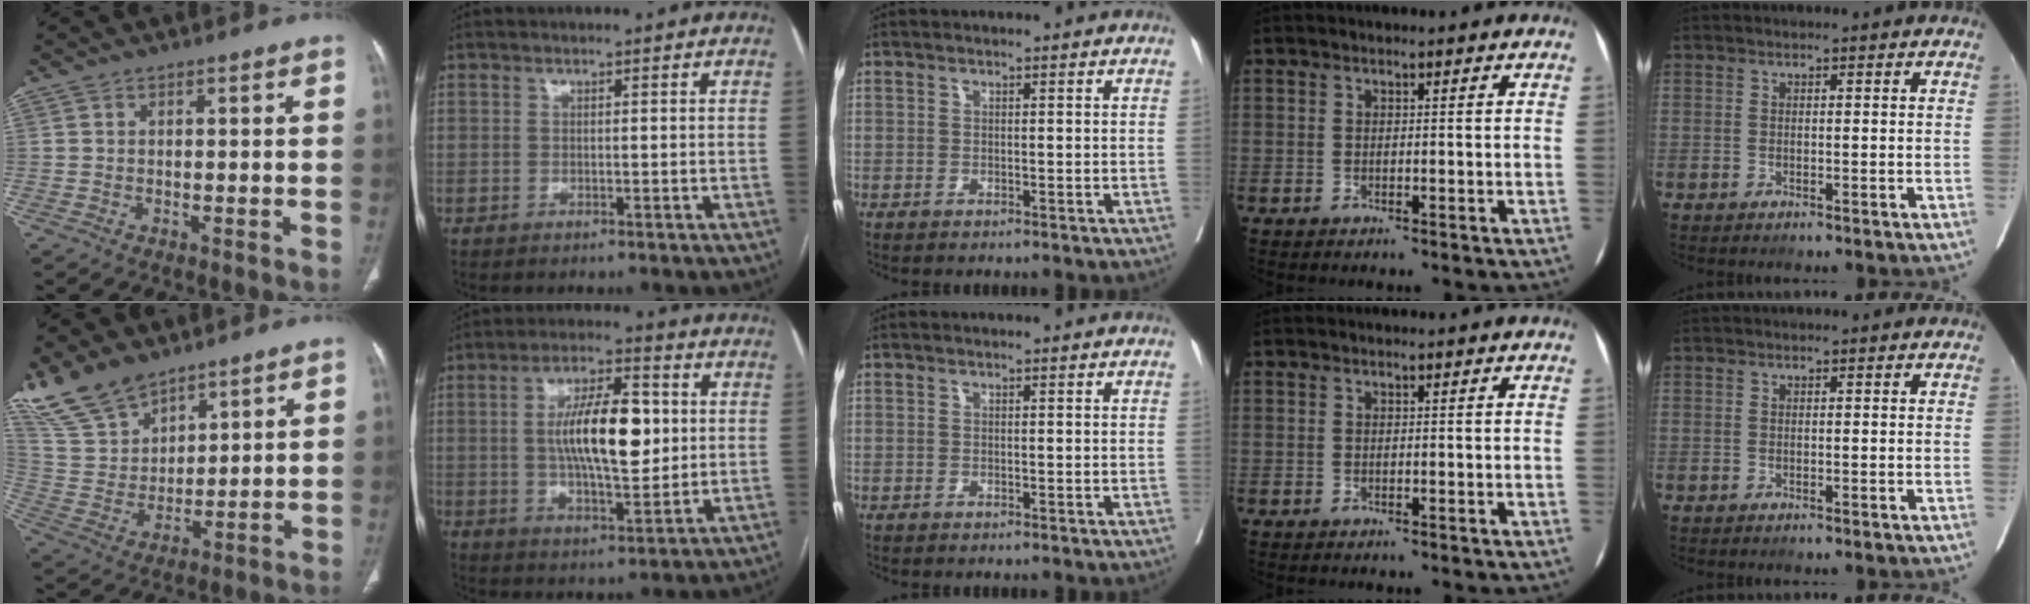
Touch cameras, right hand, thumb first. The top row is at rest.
{"thumb": {"total": 12.3, "force": [9.7, 6.2, 4.3], "torque": [-0.073, -0.040, 0.207]}, "index": {"total": 13.4, "force": [1.4, 4.4, 12.5], "torque": [-0.221, 0.011, 0.024]}}